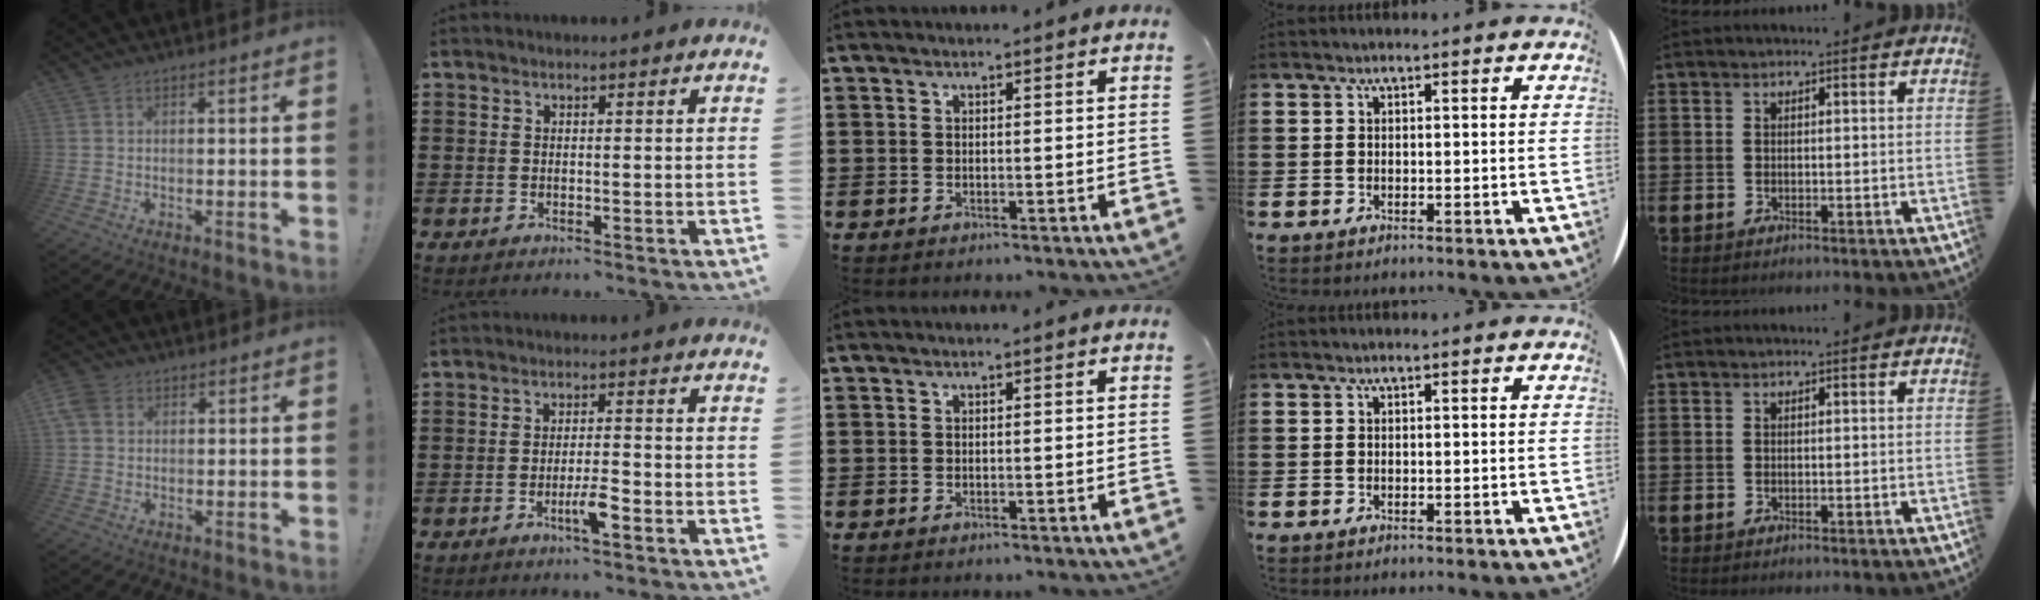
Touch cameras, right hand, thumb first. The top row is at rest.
{"thumb": {"total": 5.6, "force": [2.1, 4.2, 2.9], "torque": [-0.058, -0.001, 0.043]}, "index": {"total": 3.9, "force": [-2.0, 0.6, 3.3], "torque": [-0.061, 0.000, -0.037]}}